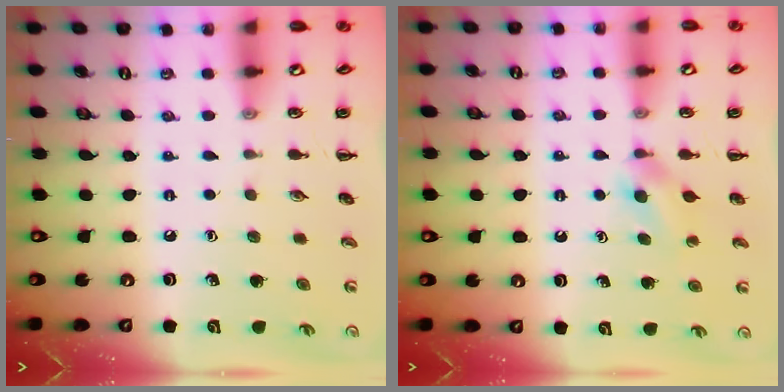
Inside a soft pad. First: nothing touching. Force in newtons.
{"total": 3.6, "press": 3.5, "slide": 0.9}